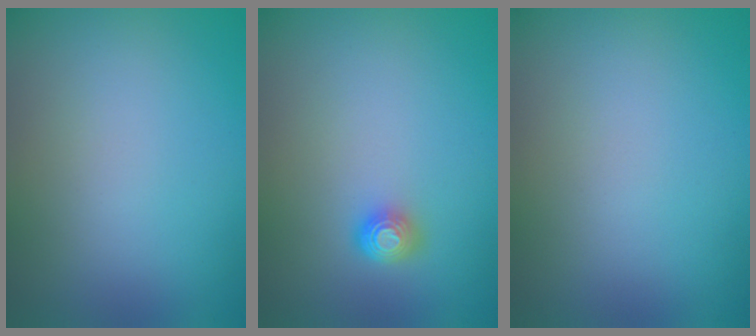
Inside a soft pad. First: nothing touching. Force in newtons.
{"total": 1.6, "press": 1.2, "slide": 1.0}
{"total": 0.0}